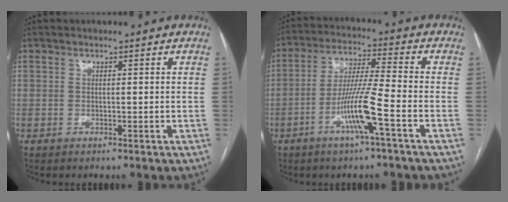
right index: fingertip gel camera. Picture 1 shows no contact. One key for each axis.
{"total": 9.3, "fx": -4.0, "fy": -0.7, "fz": 8.4, "tx": -0.166, "ty": 0.000, "tz": -0.076}